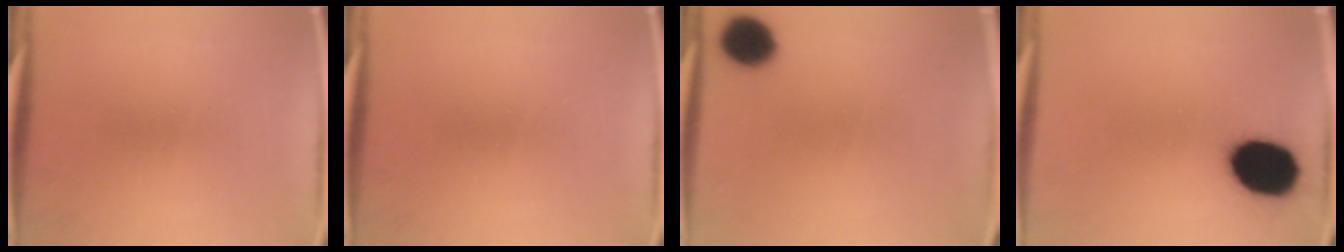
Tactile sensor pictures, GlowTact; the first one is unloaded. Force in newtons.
{"total": 0.0}
{"total": 9.3}
{"total": 17.7}